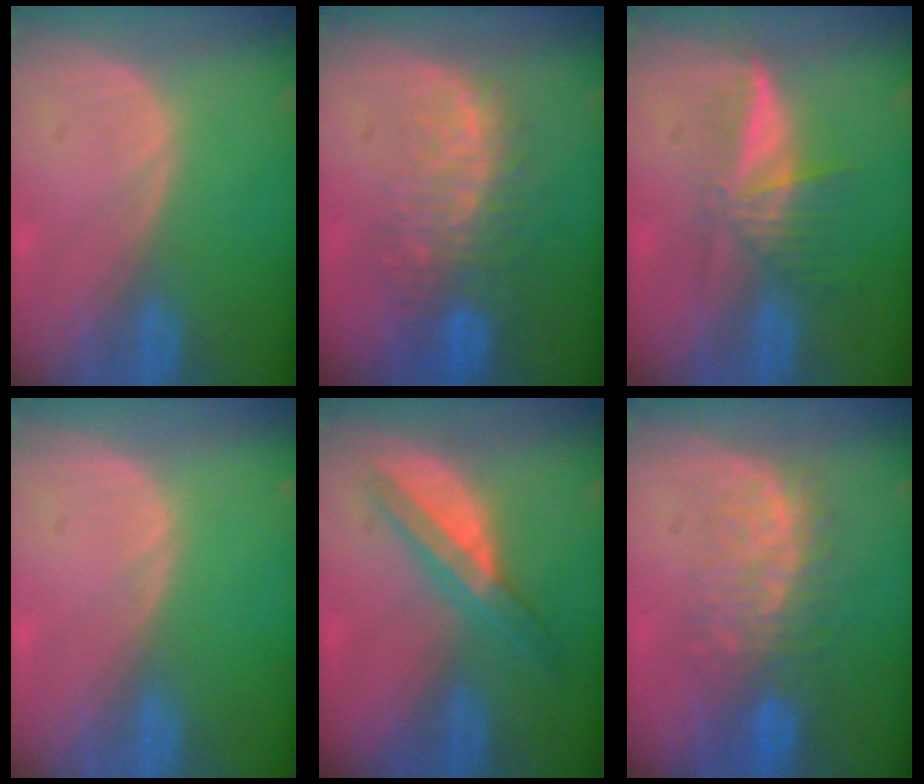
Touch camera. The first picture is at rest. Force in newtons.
{"total": 10.1, "press": 8.6, "slide": 5.3}
{"total": 5.9, "press": 5.5, "slide": 2.3}
{"total": 0.0}
{"total": 6.4, "press": 5.6, "slide": 3.2}
{"total": 8.5, "press": 8.0, "slide": 2.8}